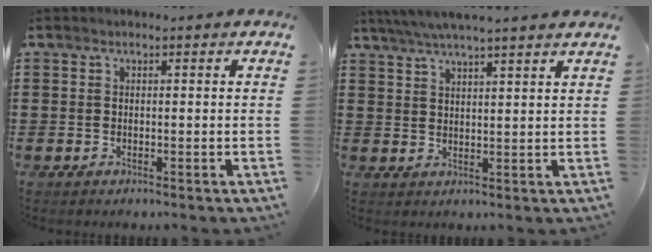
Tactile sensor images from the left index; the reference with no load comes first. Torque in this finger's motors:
{"motor_torque": [1.49, -0.65, 0.31, 0.21]}